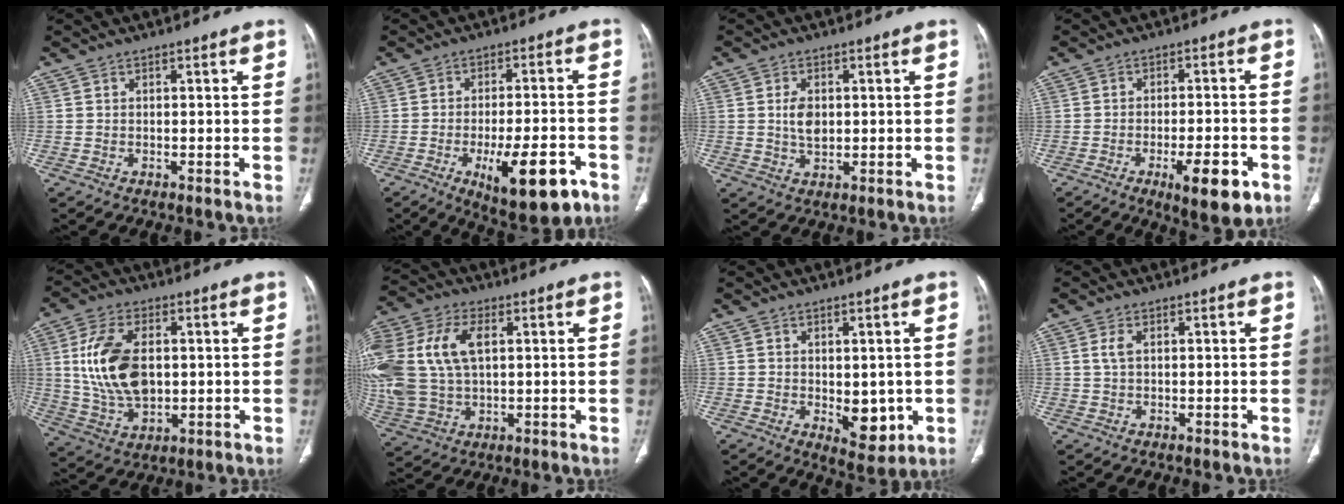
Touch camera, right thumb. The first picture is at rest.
{"total": 14.1, "force": [-6.3, 5.0, 11.6], "torque": [-0.162, 0.018, -0.083]}
{"total": 4.4, "force": [0.5, 2.8, 3.4], "torque": [-0.056, -0.004, 0.012]}
{"total": 9.9, "force": [-4.5, 3.0, 8.2], "torque": [-0.117, 0.010, -0.058]}
{"total": 14.7, "force": [1.7, 8.6, 11.8], "torque": [-0.227, -0.005, 0.039]}
{"total": 22.9, "force": [4.5, 14.4, 17.2], "torque": [-0.434, 0.023, 0.093]}
{"total": 6.6, "force": [-0.9, 3.8, 5.4], "torque": [-0.046, -0.014, 0.001]}
{"total": 2.1, "force": [0.5, 1.0, 1.7], "torque": [-0.046, 0.008, 0.013]}